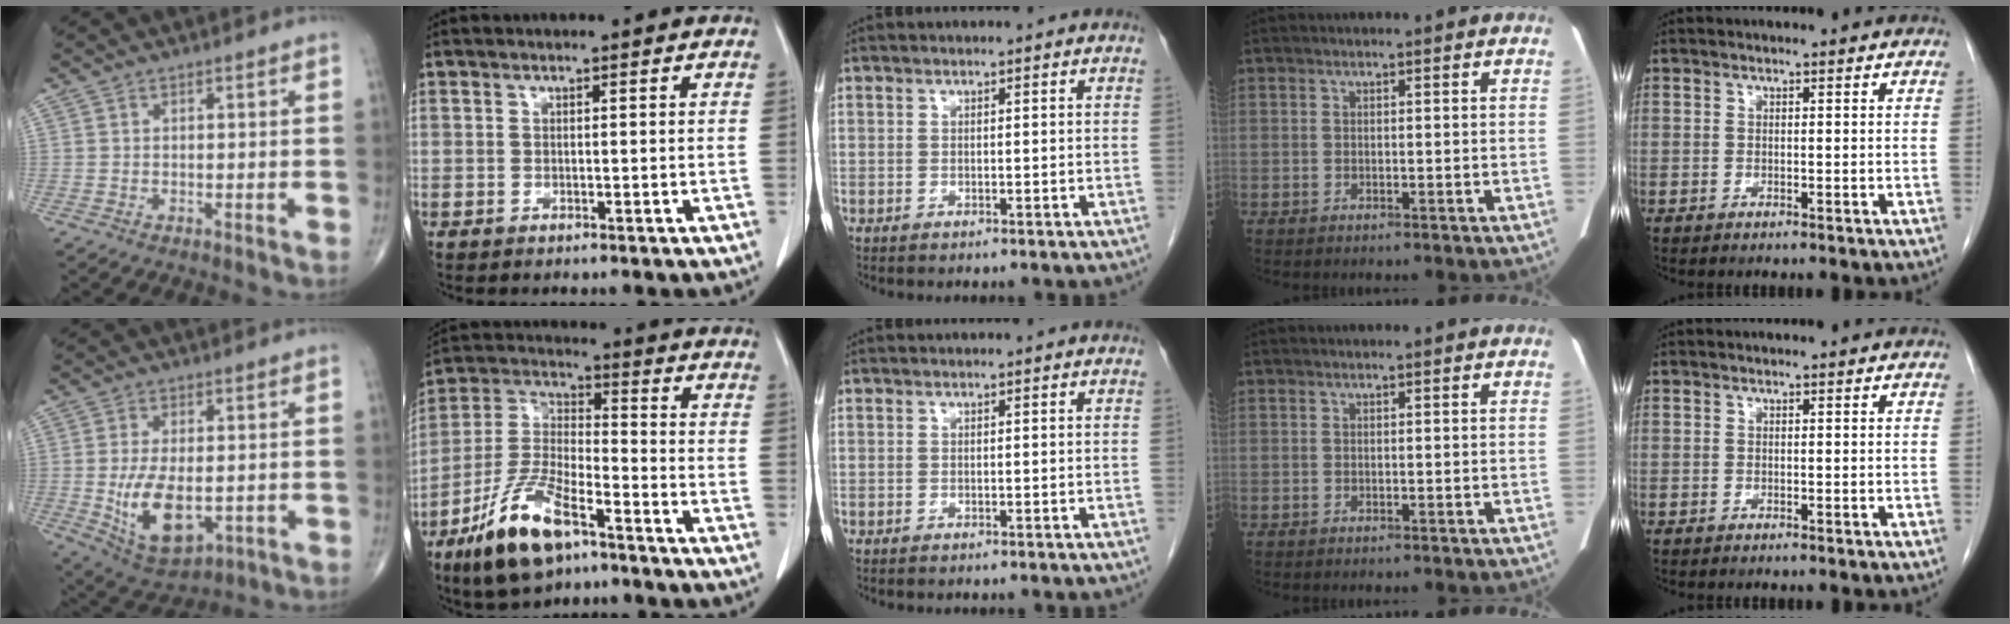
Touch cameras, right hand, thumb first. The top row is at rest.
{"thumb": {"total": 12.6, "force": [-1.8, 6.8, 10.5], "torque": [-0.177, -0.013, -0.012]}, "index": {"total": 12.9, "force": [-8.1, 4.0, 9.3], "torque": [-0.196, -0.017, -0.149]}}